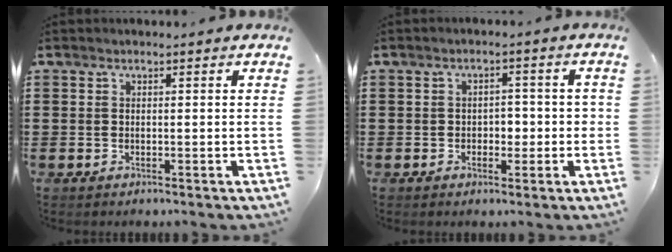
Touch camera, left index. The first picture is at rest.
{"total": 2.7, "force": [-0.6, 1.9, 1.9], "torque": [-0.040, 0.007, -0.016]}